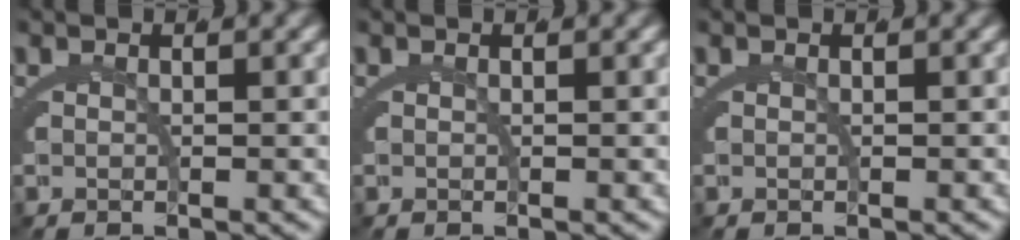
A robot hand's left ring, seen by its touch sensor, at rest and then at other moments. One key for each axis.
{"total": 0.0}
{"total": 0.0}